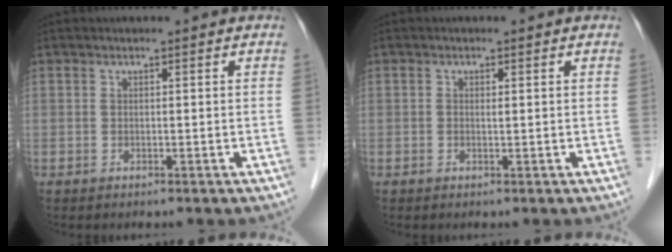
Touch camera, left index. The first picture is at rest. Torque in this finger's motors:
{"motor_torque": [-0.12, -0.02, 0.00, -0.01]}